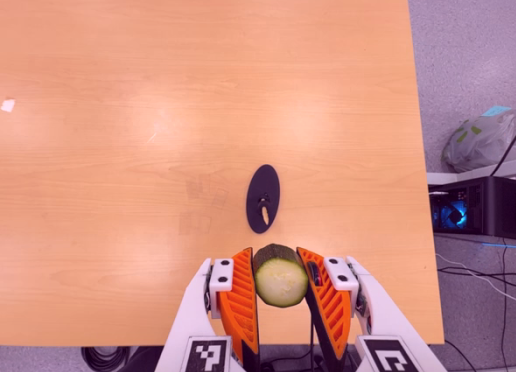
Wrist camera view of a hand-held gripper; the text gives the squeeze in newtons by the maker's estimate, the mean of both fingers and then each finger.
{"total": 11.9, "left": 12.4, "right": 11.3}